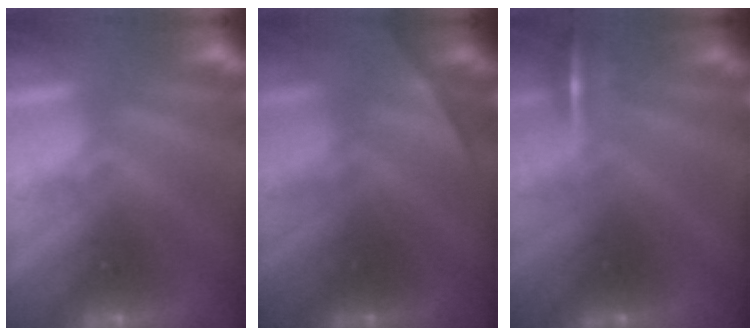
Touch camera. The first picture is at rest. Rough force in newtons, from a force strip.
{"total": 2.1}
{"total": 4.9}